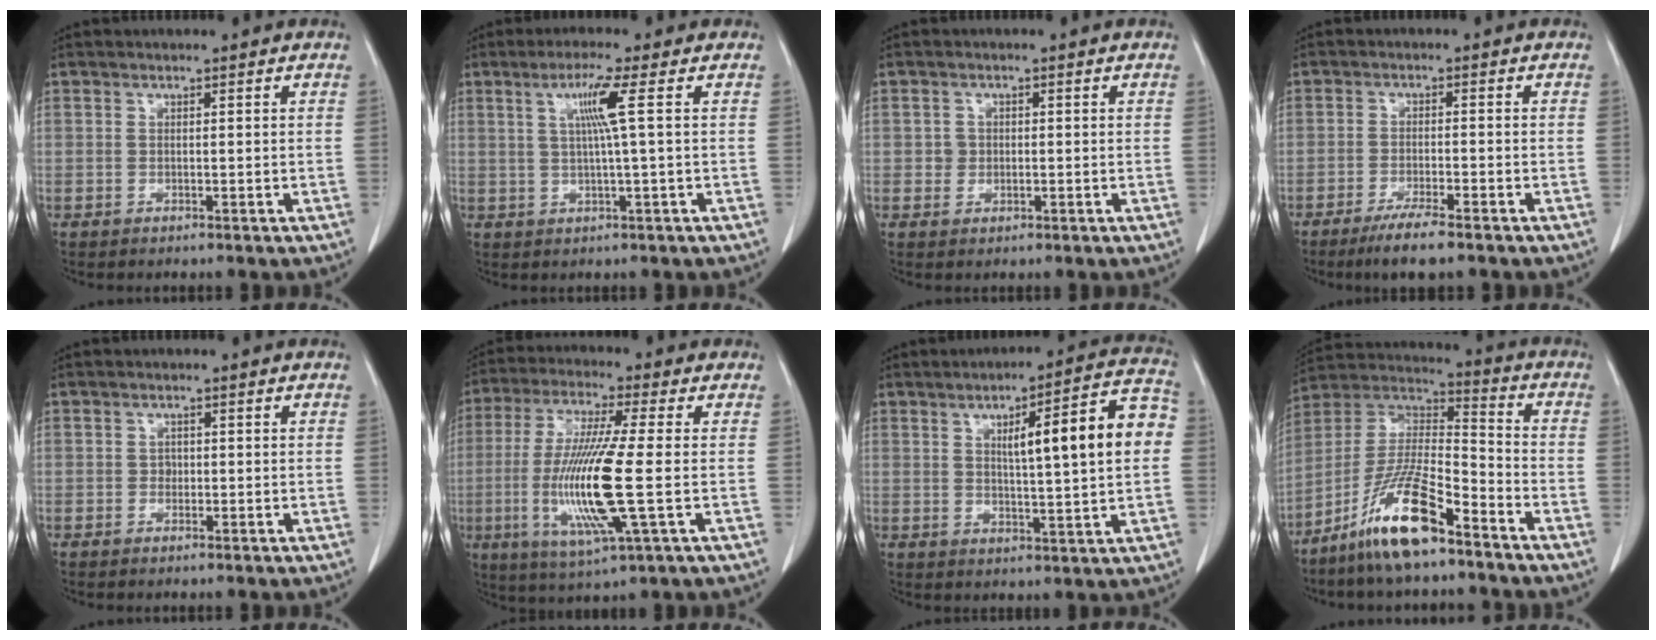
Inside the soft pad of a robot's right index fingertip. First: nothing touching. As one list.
[{"total": 5.1, "force": [1.3, -1.2, 4.8], "torque": [-0.095, 0.002, 0.027]}, {"total": 1.8, "force": [0.1, 1.7, 0.5], "torque": [-0.006, 0.003, 0.002]}, {"total": 6.0, "force": [-4.4, 0.2, 4.1], "torque": [-0.071, -0.014, -0.072]}, {"total": 0.9, "force": [-0.1, 0.8, 0.4], "torque": [-0.003, 0.003, -0.002]}, {"total": 14.9, "force": [-2.2, 0.5, 14.8], "torque": [-0.307, -0.020, -0.047]}, {"total": 13.6, "force": [2.2, 1.5, 13.3], "torque": [-0.183, 0.028, 0.030]}, {"total": 14.2, "force": [-9.4, 2.5, 10.3], "torque": [-0.207, -0.001, -0.175]}]